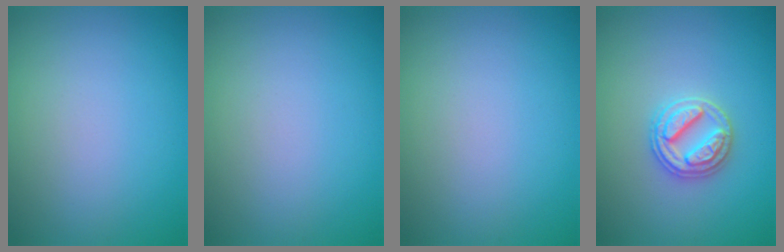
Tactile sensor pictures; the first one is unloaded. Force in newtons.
{"total": 0.0}
{"total": 0.0}
{"total": 2.9, "press": 2.8, "slide": 0.4}